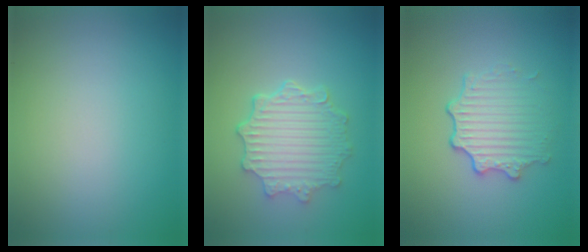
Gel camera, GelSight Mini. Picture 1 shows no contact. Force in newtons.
{"total": 4.7, "press": 3.9, "slide": 2.6}
{"total": 3.5, "press": 2.7, "slide": 2.2}